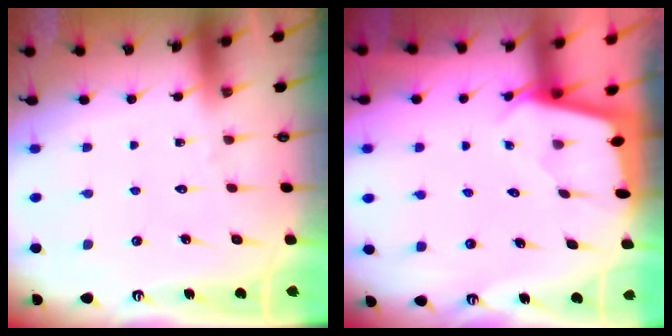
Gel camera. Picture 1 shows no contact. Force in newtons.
{"total": 1.7, "press": 1.7, "slide": 0.0}